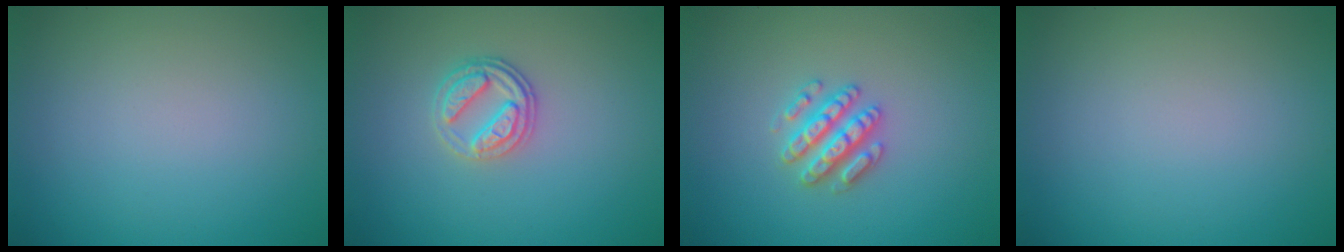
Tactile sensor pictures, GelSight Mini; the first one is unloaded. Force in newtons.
{"total": 2.7, "press": 2.5, "slide": 0.9}
{"total": 3.0, "press": 2.9, "slide": 0.6}
{"total": 0.0}